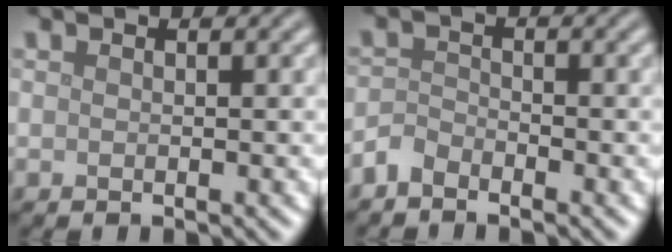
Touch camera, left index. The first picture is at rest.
{"total": 1.7, "force": [-1.5, 0.6, 0.4], "torque": [-0.006, 0.005, -0.036]}